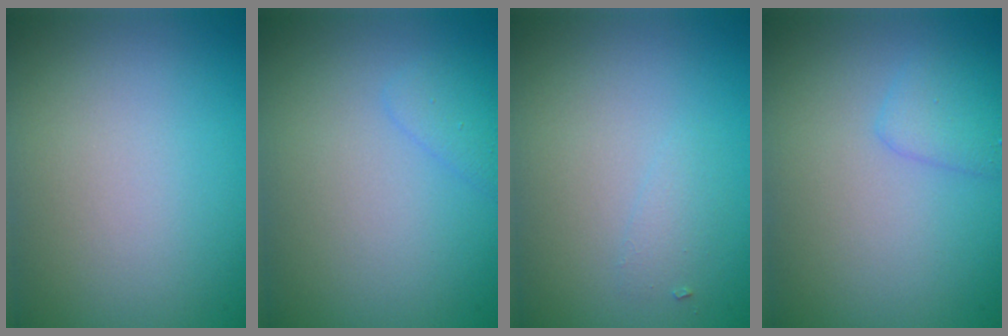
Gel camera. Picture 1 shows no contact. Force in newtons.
{"total": 1.3, "press": 1.3, "slide": 0.0}
{"total": 0.8, "press": 0.8, "slide": 0.0}
{"total": 1.8, "press": 1.8, "slide": 0.2}